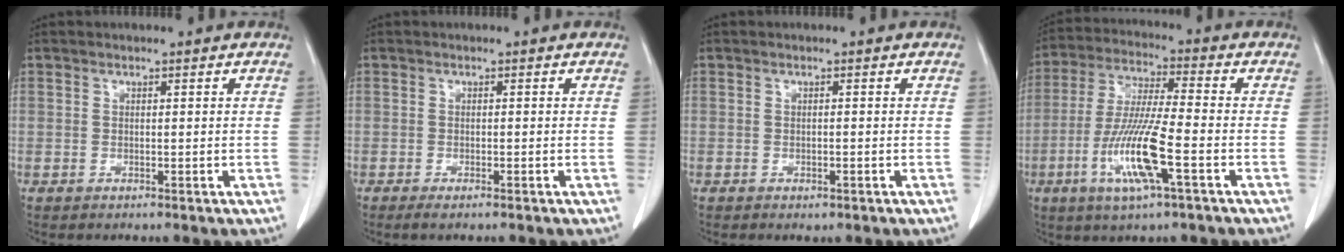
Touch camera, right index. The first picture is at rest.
{"total": 1.3, "force": [-0.9, 0.1, 1.0], "torque": [-0.019, -0.004, -0.017]}
{"total": 0.8, "force": [-0.3, 0.3, 0.6], "torque": [-0.012, -0.002, 0.002]}
{"total": 12.3, "force": [-4.3, 0.6, 11.5], "torque": [-0.237, -0.015, -0.084]}